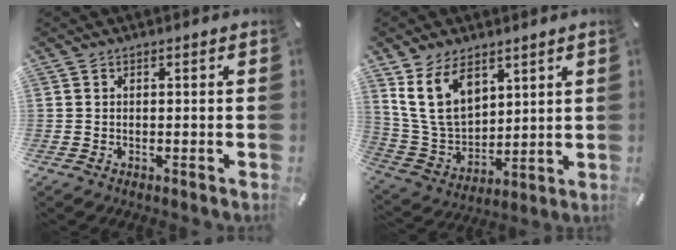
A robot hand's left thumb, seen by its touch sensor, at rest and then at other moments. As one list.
[{"total": 13.5, "force": [7.0, 9.1, 7.2], "torque": [-0.176, -0.028, 0.133]}]